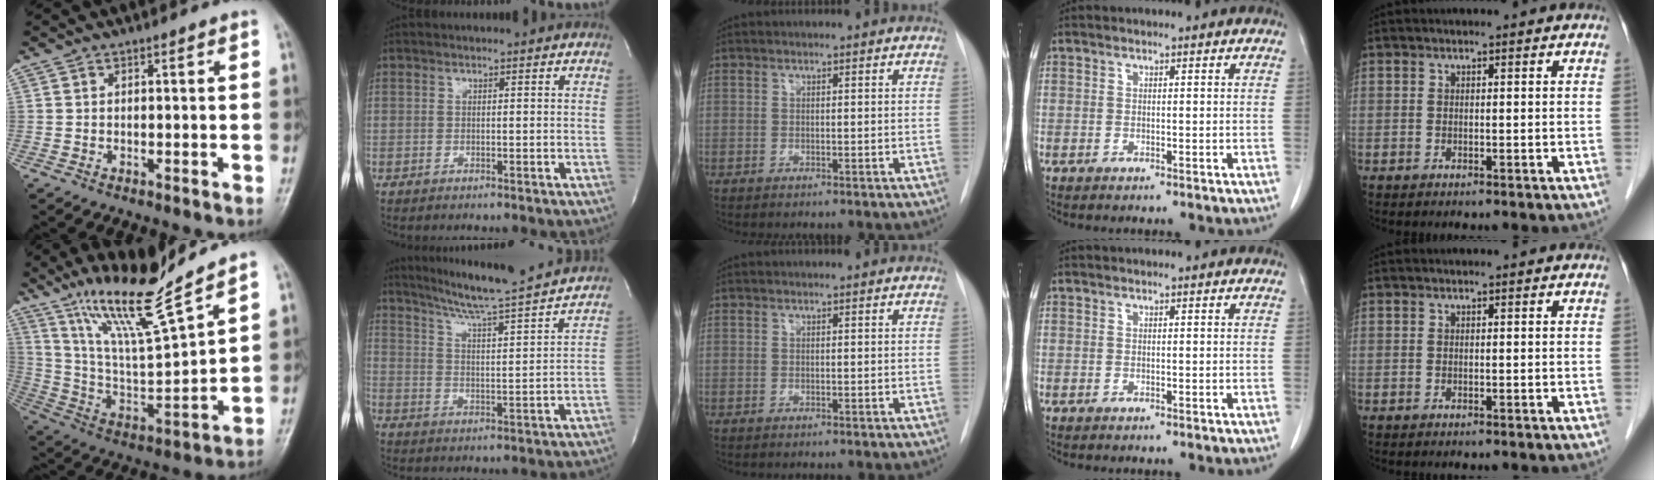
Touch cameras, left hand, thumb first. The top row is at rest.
{"thumb": {"total": 16.0, "force": [12.5, 0.8, 10.0], "torque": [-0.172, -0.072, 0.242]}, "index": {"total": 17.4, "force": [15.8, -0.9, 7.2], "torque": [-0.124, -0.015, 0.227]}}